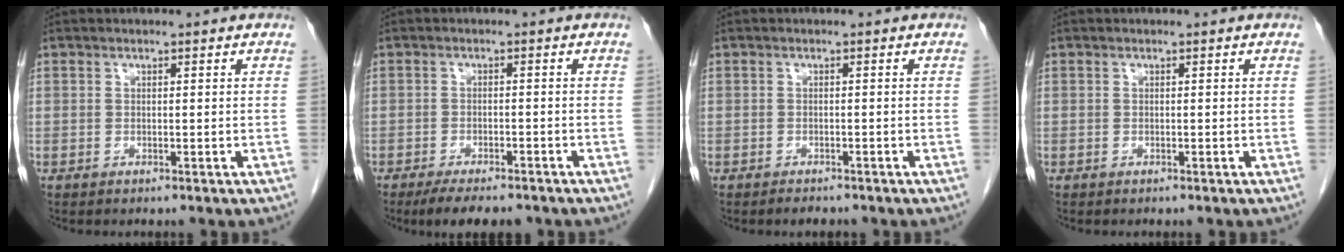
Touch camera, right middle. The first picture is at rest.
{"total": 7.3, "force": [-5.9, 2.1, 3.8], "torque": [-0.051, -0.007, -0.087]}
{"total": 1.5, "force": [-1.3, 0.5, 0.5], "torque": [-0.012, -0.002, -0.016]}
{"total": 0.0}